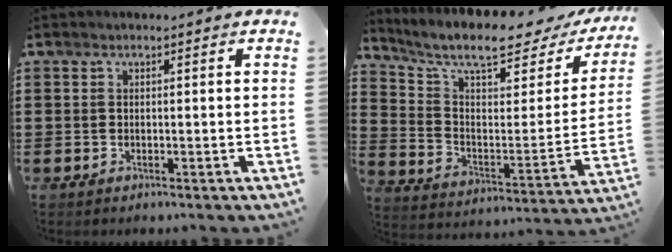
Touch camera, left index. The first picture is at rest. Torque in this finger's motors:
{"motor_torque": [2.14, 0.00, 0.81, 0.14]}